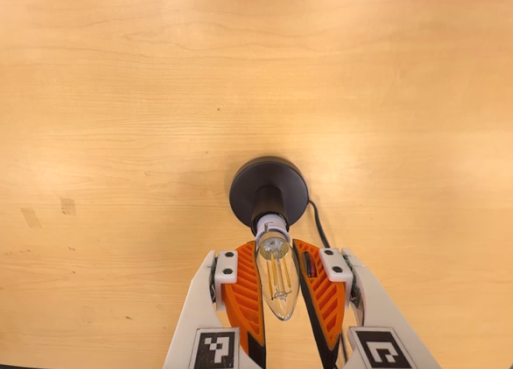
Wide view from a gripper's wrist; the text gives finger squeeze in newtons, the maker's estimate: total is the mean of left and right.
{"total": 11.4, "left": 11.1, "right": 11.7}